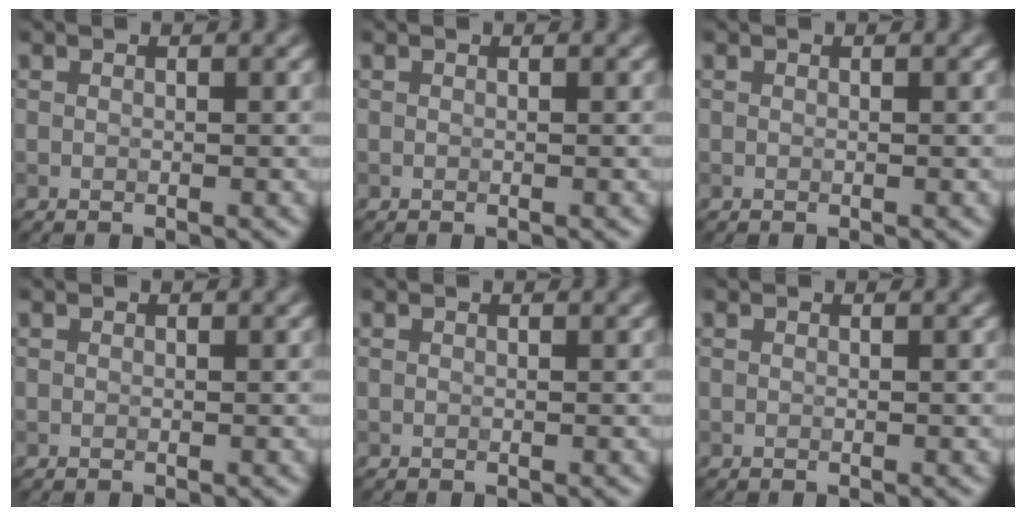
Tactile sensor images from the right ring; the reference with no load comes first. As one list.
[{"total": 0.0}, {"total": 0.0}, {"total": 0.0}, {"total": 0.0}, {"total": 0.0}]